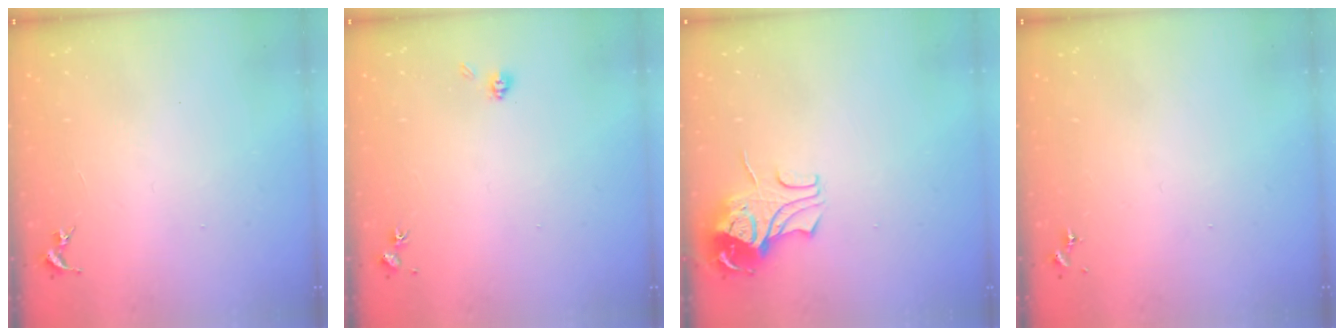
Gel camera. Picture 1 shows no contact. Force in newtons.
{"total": 4.1, "press": 4.0, "slide": 1.1}
{"total": 9.5, "press": 9.4, "slide": 1.2}
{"total": 0.0}